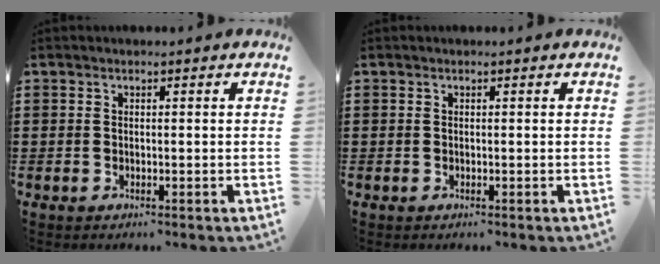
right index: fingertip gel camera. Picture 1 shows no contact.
{"total": 0.0}